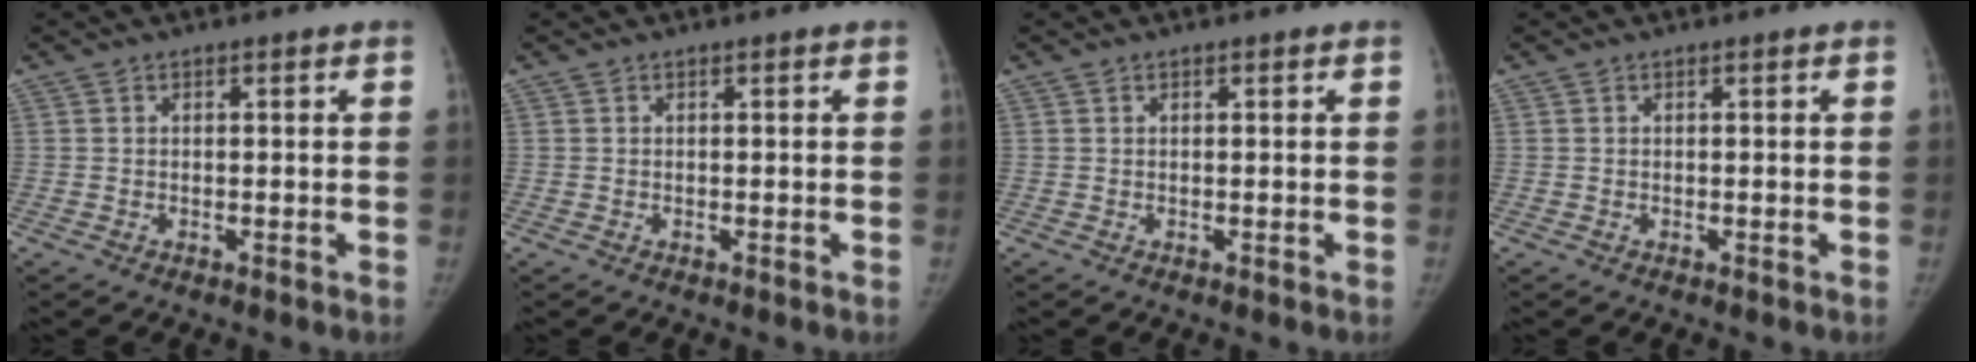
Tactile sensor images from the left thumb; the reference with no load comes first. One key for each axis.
{"total": 0.0}
{"total": 0.0}
{"total": 0.0}